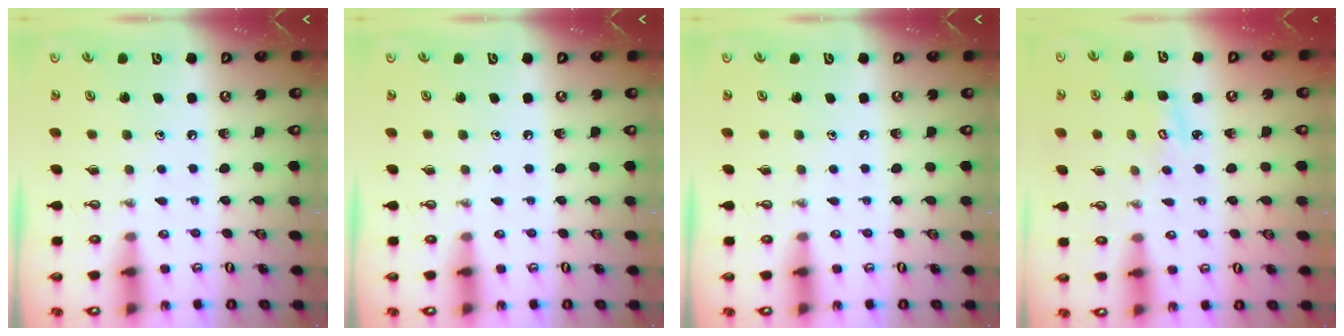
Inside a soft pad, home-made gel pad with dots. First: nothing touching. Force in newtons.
{"total": 0.0}
{"total": 0.0}
{"total": 3.3, "press": 3.3, "slide": 0.3}